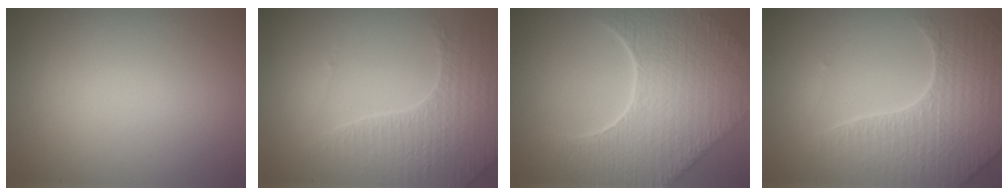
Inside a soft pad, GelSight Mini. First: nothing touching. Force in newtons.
{"total": 4.2, "press": 3.7, "slide": 1.8}
{"total": 9.4, "press": 6.6, "slide": 6.7}
{"total": 7.1, "press": 5.3, "slide": 4.6}